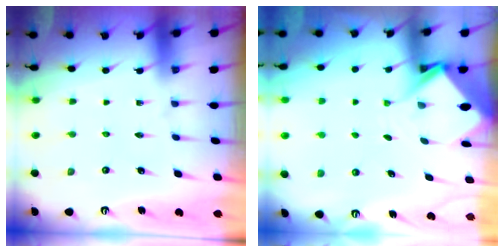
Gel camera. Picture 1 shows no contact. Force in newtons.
{"total": 5.0, "press": 5.0, "slide": 0.5}